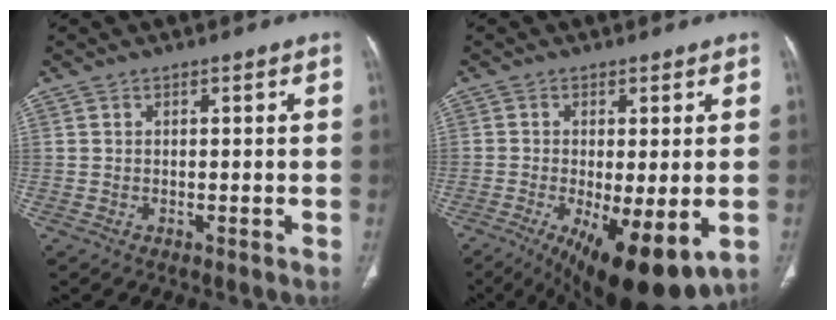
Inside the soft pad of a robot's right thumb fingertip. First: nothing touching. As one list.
[{"total": 15.4, "force": [-5.7, 5.1, 13.3], "torque": [-0.191, -0.025, -0.076]}]